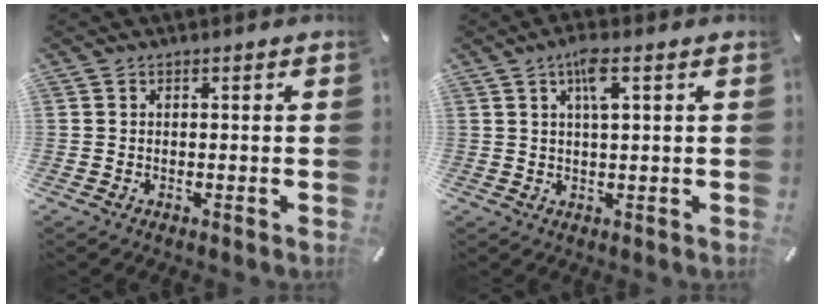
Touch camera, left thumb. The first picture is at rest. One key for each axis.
{"total": 5.0, "fx": 2.1, "fy": 1.0, "fz": 4.4, "tx": -0.093, "ty": 0.004, "tz": 0.034}